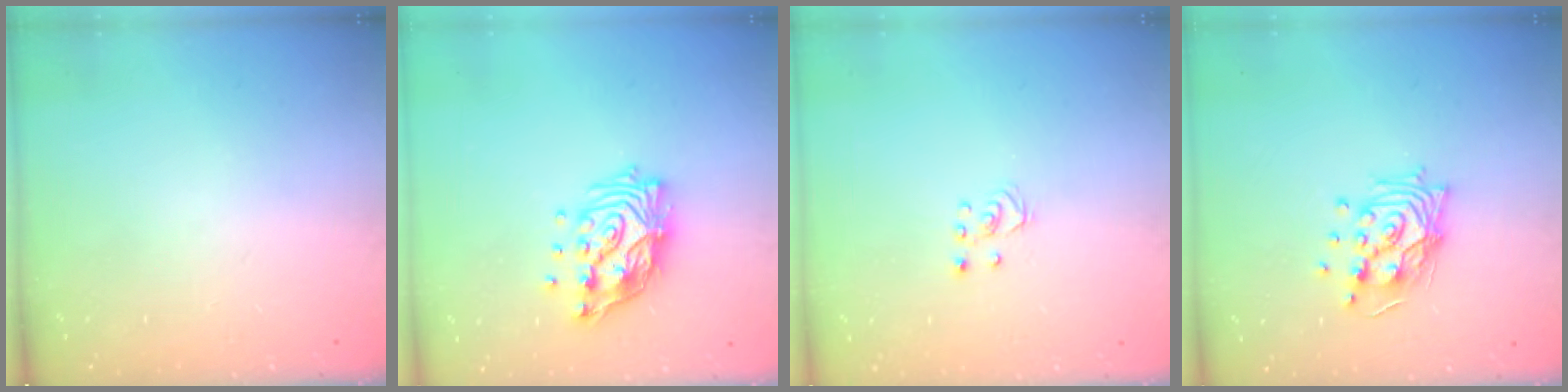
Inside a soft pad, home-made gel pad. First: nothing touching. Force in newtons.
{"total": 13.6, "press": 13.5, "slide": 1.5}
{"total": 2.5, "press": 2.5, "slide": 0.2}
{"total": 14.4, "press": 13.6, "slide": 4.7}